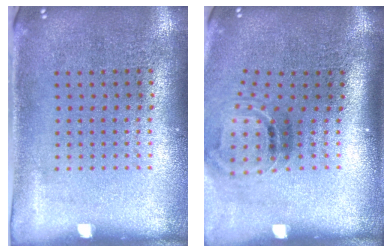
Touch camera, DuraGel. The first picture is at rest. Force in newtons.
{"total": 1.5, "press": 1.0, "slide": 1.1}